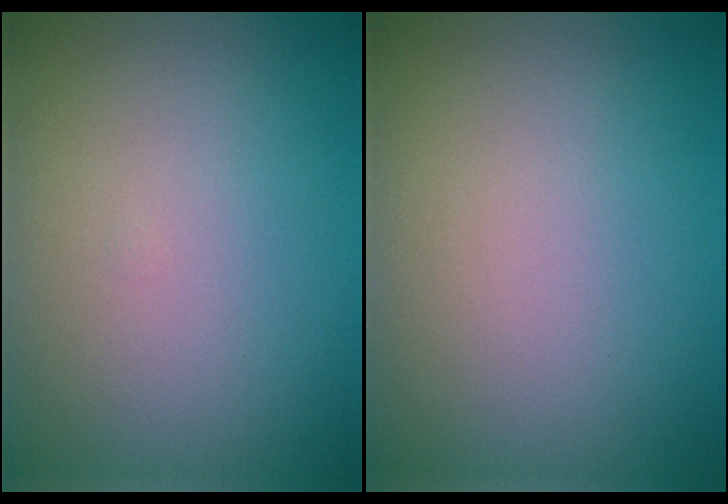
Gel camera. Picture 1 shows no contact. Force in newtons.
{"total": 0.0}